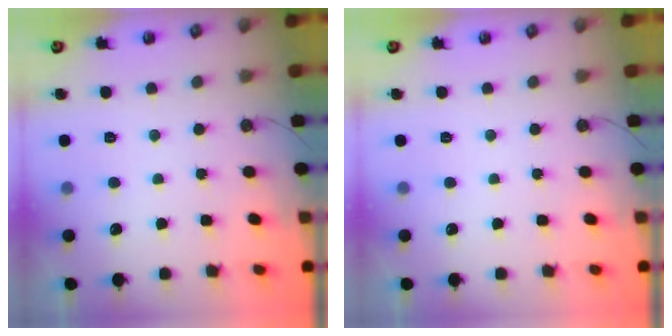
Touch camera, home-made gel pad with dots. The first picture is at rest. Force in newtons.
{"total": 0.0}